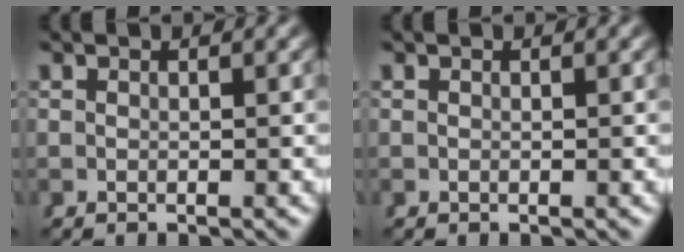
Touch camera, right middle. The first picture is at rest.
{"total": 0.0}